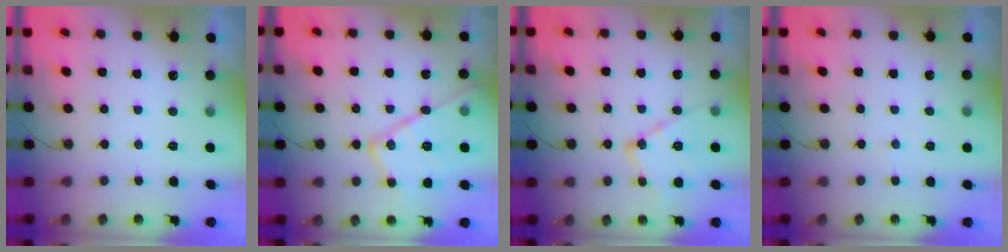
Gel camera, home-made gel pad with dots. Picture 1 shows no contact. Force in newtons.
{"total": 19.7, "press": 19.6, "slide": 2.0}
{"total": 13.0, "press": 12.9, "slide": 1.1}
{"total": 2.1, "press": 2.1, "slide": 0.4}